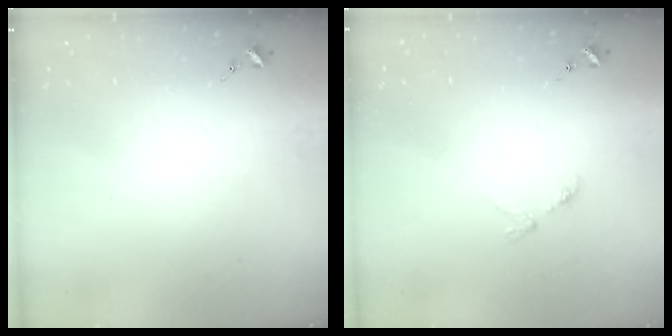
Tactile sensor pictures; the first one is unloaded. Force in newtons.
{"total": 2.8, "press": 2.8, "slide": 0.5}